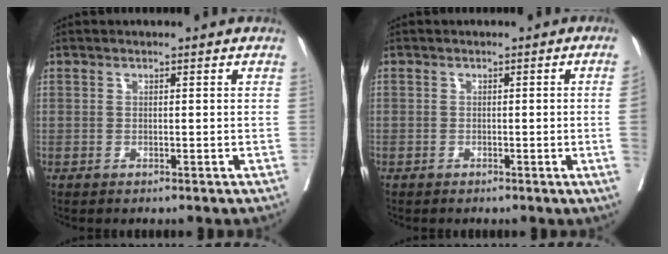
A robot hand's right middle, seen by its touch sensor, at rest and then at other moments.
{"total": 2.5, "force": [-0.5, -1.0, 2.2], "torque": [-0.028, -0.004, -0.007]}